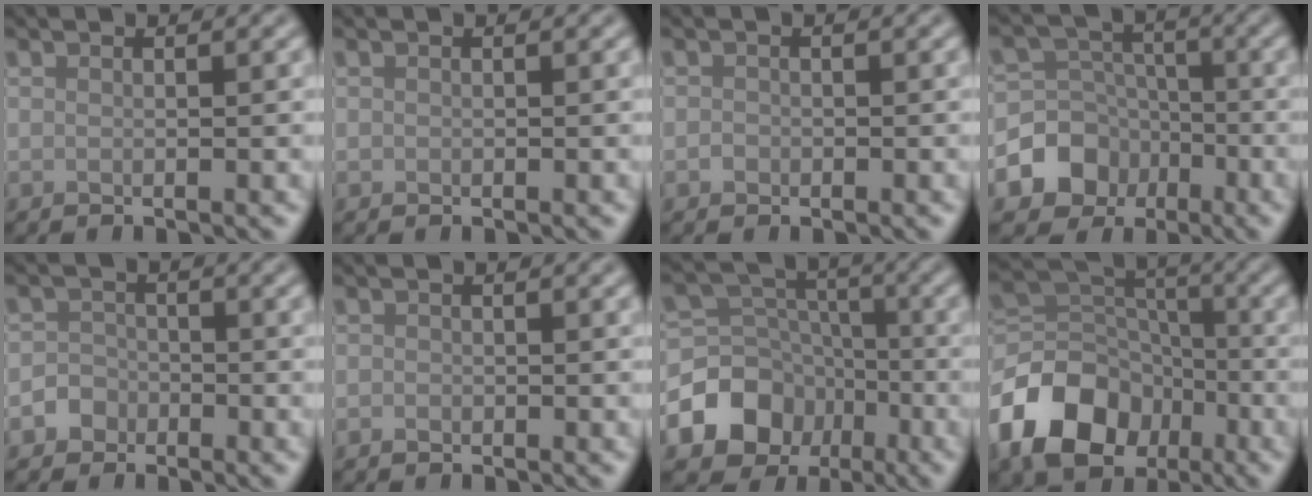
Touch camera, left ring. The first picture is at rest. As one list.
[{"total": 0.0}, {"total": 0.7, "force": [-0.3, 0.6, 0.1], "torque": [0.001, -0.002, -0.007]}, {"total": 6.6, "force": [-3.0, 5.6, 1.8], "torque": [-0.016, 0.011, -0.079]}, {"total": 2.2, "force": [-1.3, 1.8, 0.3], "torque": [0.016, 0.006, -0.029]}, {"total": 0.6, "force": [-0.3, 0.5, 0.2], "torque": [-0.002, -0.003, -0.007]}, {"total": 9.2, "force": [-4.7, 7.3, 3.0], "torque": [-0.058, 0.003, -0.090]}, {"total": 11.5, "force": [-5.9, 7.9, 5.9], "torque": [-0.120, -0.003, -0.120]}]